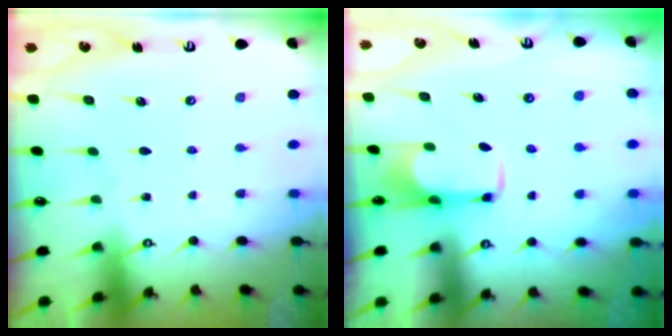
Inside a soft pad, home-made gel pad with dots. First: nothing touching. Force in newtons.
{"total": 2.0, "press": 2.0, "slide": 0.3}